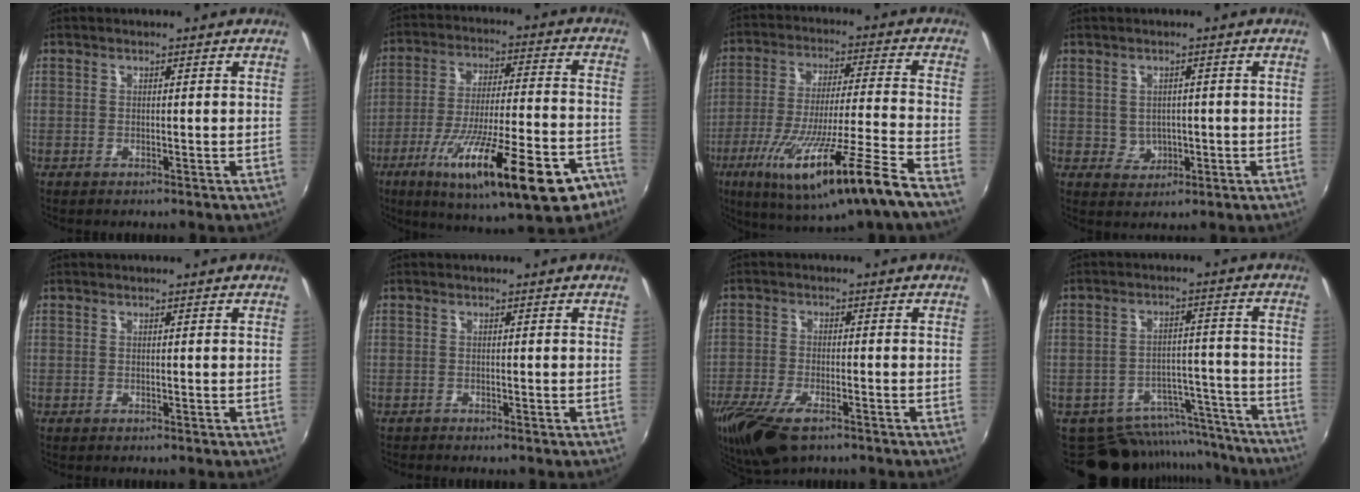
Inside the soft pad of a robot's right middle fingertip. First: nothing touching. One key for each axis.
{"total": 25.7, "fx": -14.9, "fy": 5.9, "fz": 20.1, "tx": -0.329, "ty": -0.057, "tz": -0.222}
{"total": 20.1, "fx": -12.4, "fy": -0.4, "fz": 15.8, "tx": -0.281, "ty": -0.068, "tz": -0.203}
{"total": 3.5, "fx": 0.0, "fy": 3.3, "fz": 1.1, "tx": -0.021, "ty": 0.006, "tz": 0.008}
{"total": 0.0}
{"total": 0.7, "fx": -0.7, "fy": 0.1, "fz": -0.1, "tx": 0.001, "ty": -0.005, "tz": -0.015}
{"total": 13.0, "fx": -8.3, "fy": 5.3, "fz": 8.5, "tx": -0.203, "ty": -0.047, "tz": -0.153}
{"total": 15.6, "fx": -13.5, "fy": 6.7, "fz": 3.8, "tx": -0.073, "ty": 0.037, "tz": -0.170}